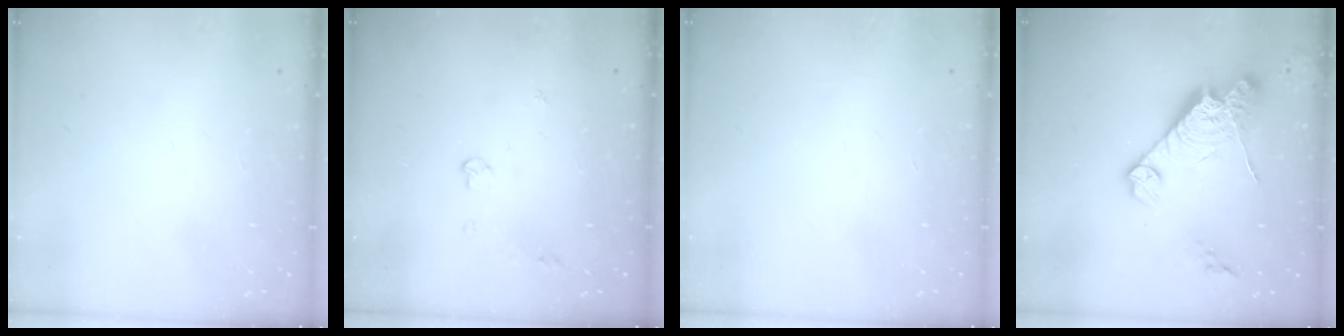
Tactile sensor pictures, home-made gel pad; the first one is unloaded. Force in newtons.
{"total": 4.4, "press": 4.3, "slide": 0.8}
{"total": 0.0}
{"total": 15.2, "press": 15.2, "slide": 1.3}